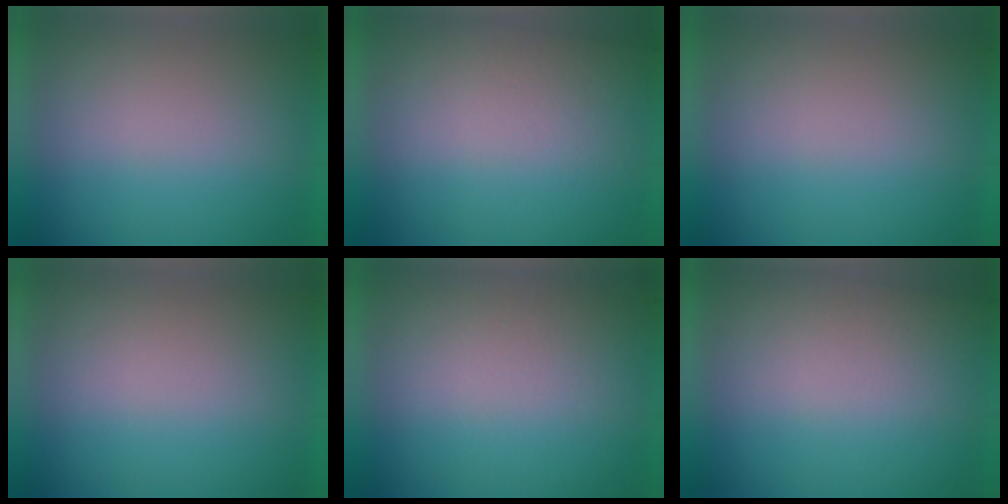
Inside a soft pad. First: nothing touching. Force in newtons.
{"total": 2.9}
{"total": 0.0}
{"total": 0.0}
{"total": 2.7}
{"total": 2.6}